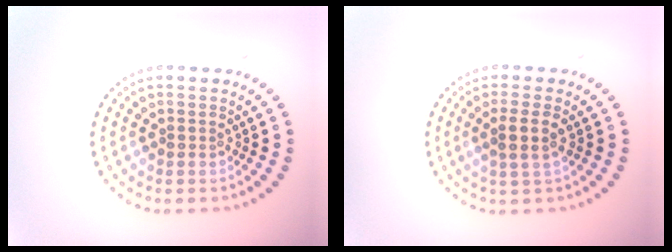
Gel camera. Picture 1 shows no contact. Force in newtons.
{"total": 2.1, "press": 1.7, "slide": 1.2}